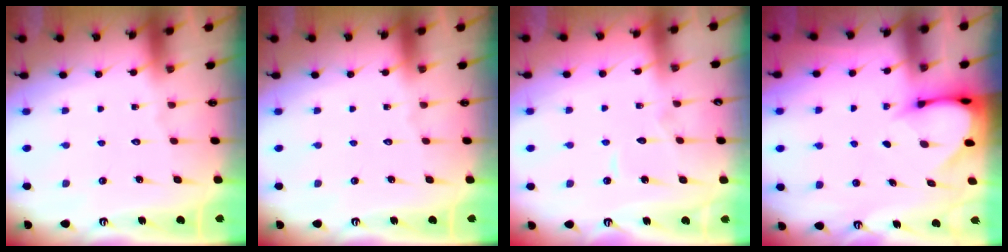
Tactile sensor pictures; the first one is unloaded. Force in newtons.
{"total": 0.0}
{"total": 3.4, "press": 3.4, "slide": 0.2}
{"total": 3.5, "press": 3.5, "slide": 0.2}